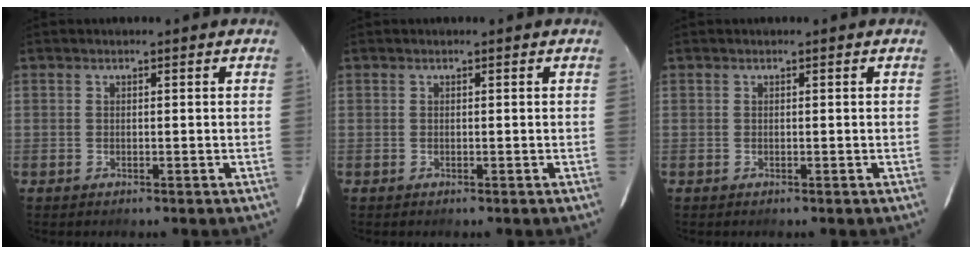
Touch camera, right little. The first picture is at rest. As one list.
[{"total": 0.0}, {"total": 0.0}]